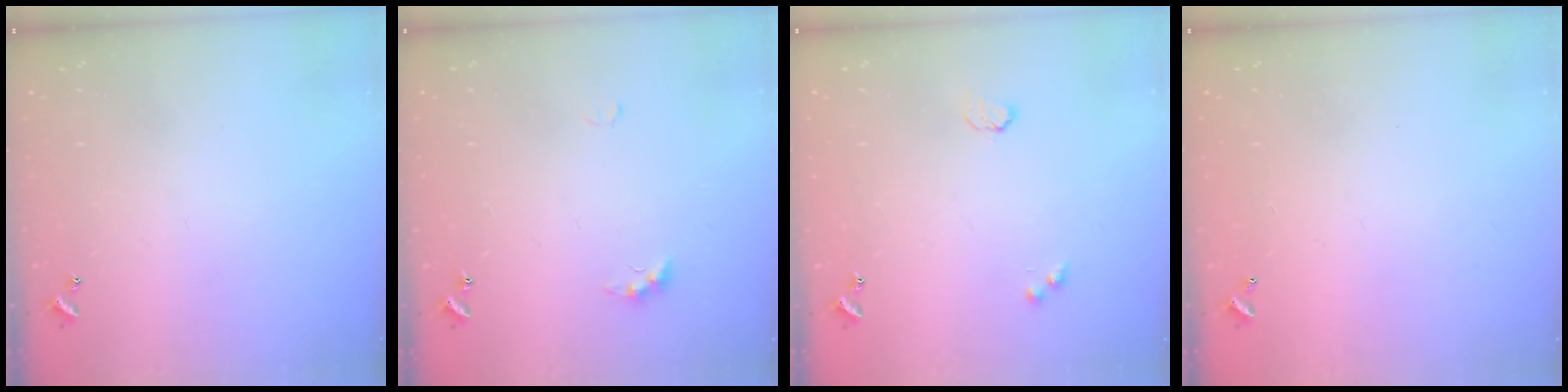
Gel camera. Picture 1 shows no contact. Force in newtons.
{"total": 4.9, "press": 4.8, "slide": 0.7}
{"total": 2.9, "press": 2.9, "slide": 0.5}
{"total": 2.9, "press": 2.9, "slide": 0.1}